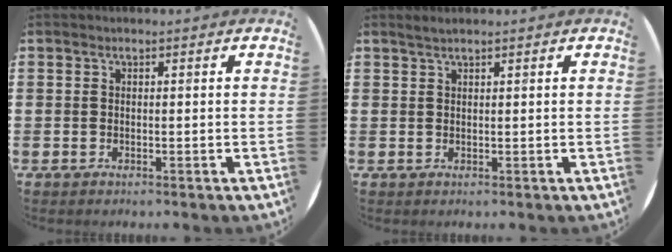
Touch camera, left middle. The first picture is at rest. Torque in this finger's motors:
{"motor_torque": [0.28, -0.15, -0.01, 0.00]}